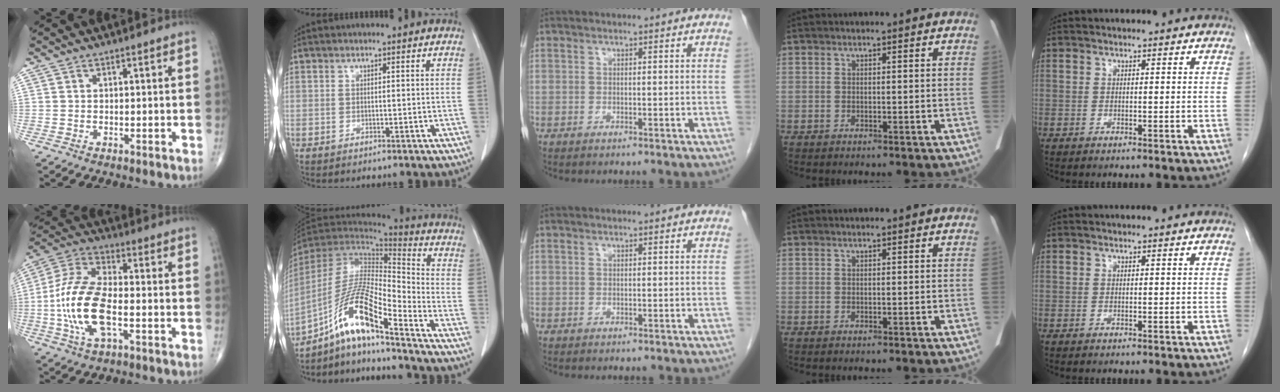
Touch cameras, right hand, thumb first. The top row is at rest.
{"thumb": {"total": 15.6, "force": [-3.1, 6.8, 13.7], "torque": [-0.294, 0.021, -0.063]}, "index": {"total": 14.8, "force": [-9.6, 1.4, 11.2], "torque": [-0.218, 0.003, -0.177]}}